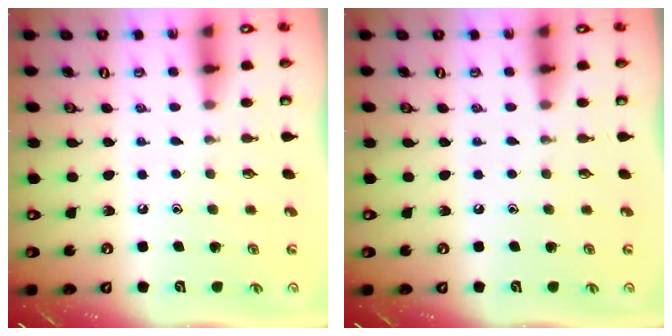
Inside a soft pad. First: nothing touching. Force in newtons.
{"total": 0.0}